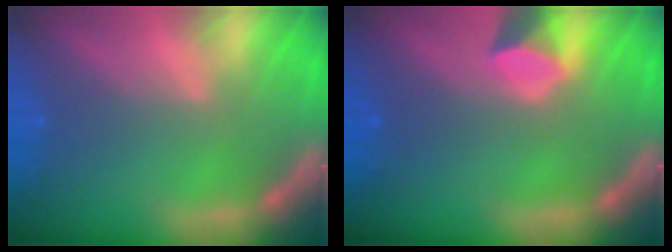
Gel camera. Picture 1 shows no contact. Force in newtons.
{"total": 2.4}